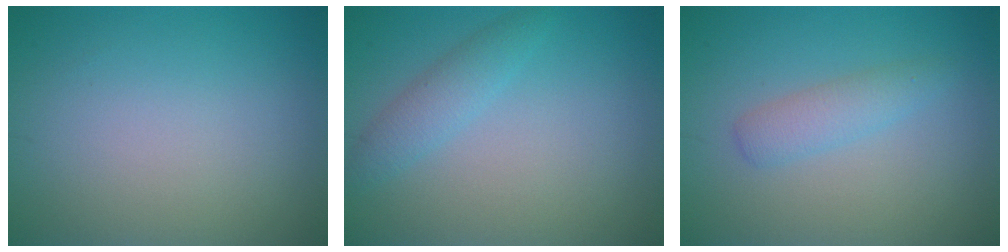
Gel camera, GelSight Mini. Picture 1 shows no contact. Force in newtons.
{"total": 2.1, "press": 2.0, "slide": 0.2}
{"total": 2.0, "press": 2.0, "slide": 0.1}